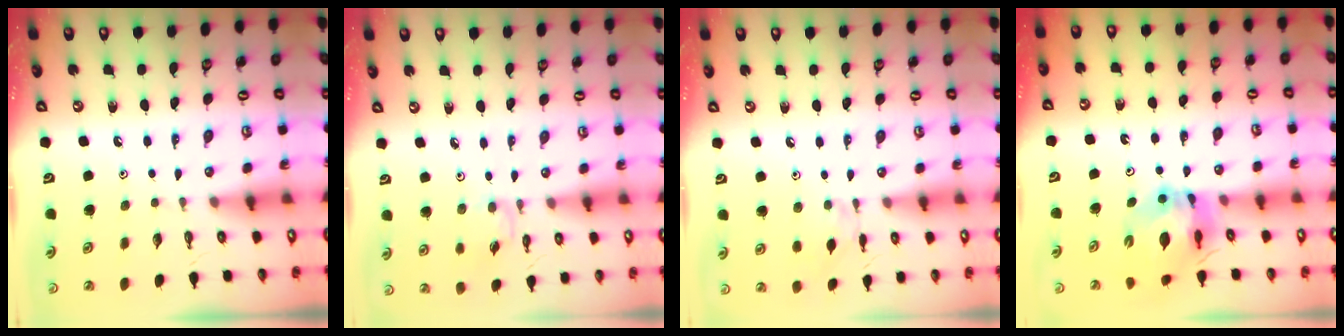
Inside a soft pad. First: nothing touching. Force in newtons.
{"total": 2.9, "press": 2.9, "slide": 0.1}
{"total": 3.9, "press": 3.8, "slide": 0.5}
{"total": 12.0, "press": 11.9, "slide": 1.5}